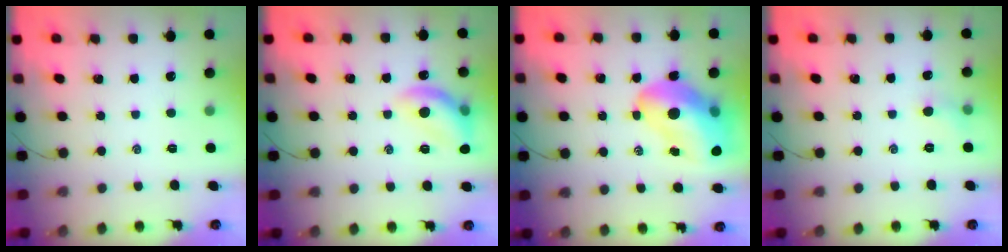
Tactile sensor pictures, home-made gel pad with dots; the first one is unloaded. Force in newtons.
{"total": 13.8, "press": 13.7, "slide": 1.3}
{"total": 19.2, "press": 18.4, "slide": 5.3}
{"total": 3.4, "press": 3.2, "slide": 1.2}